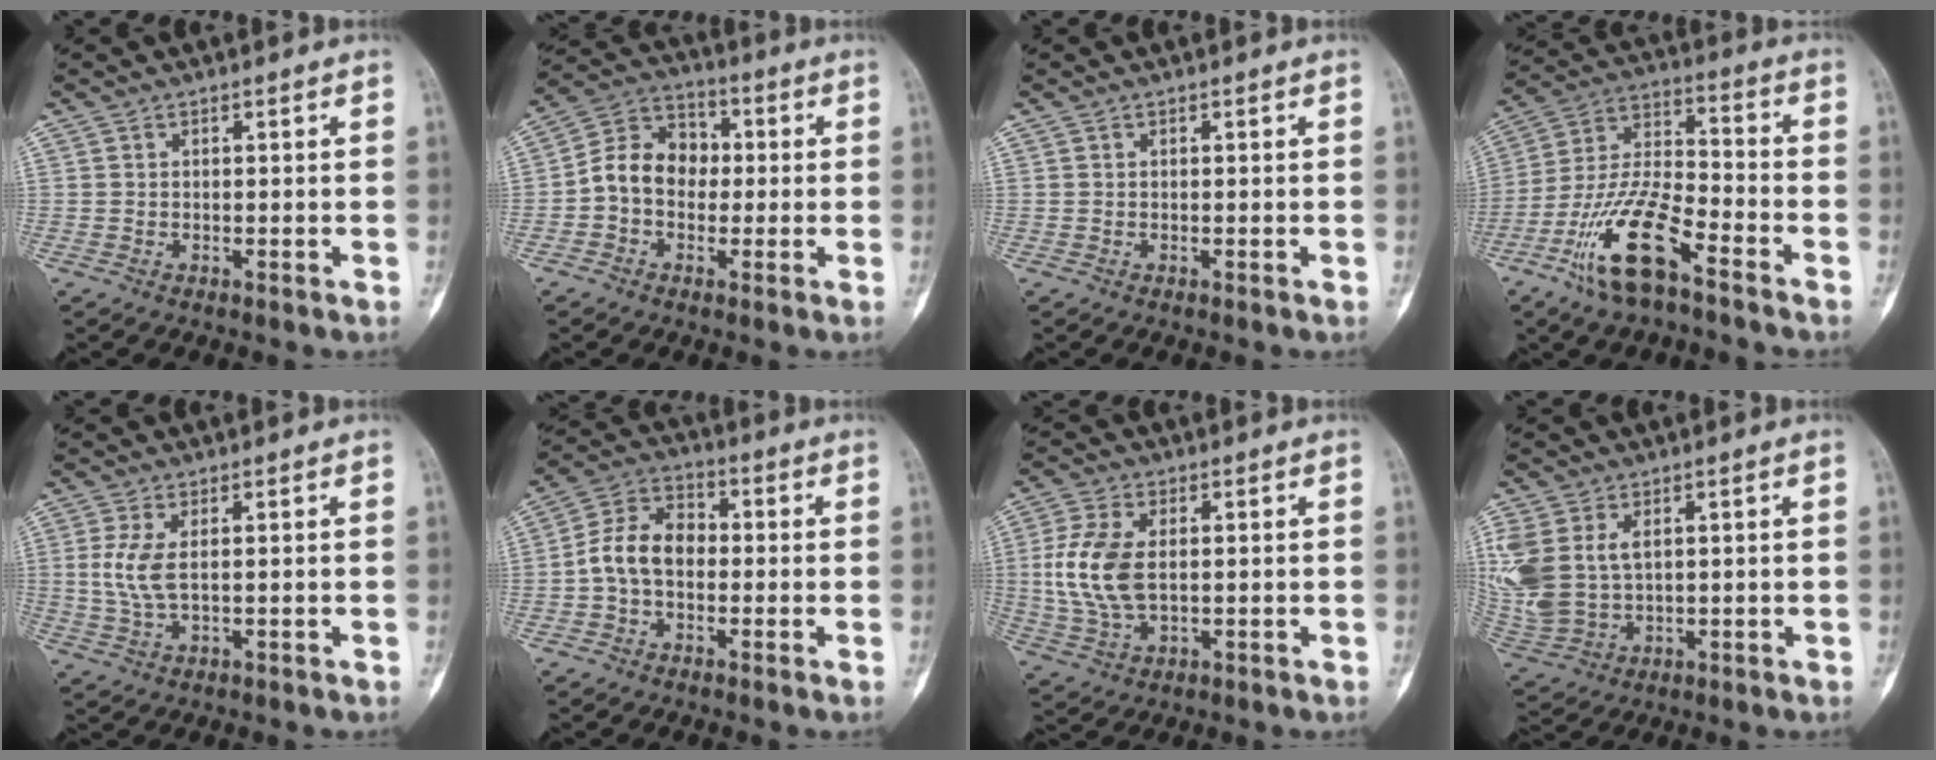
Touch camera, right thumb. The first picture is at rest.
{"total": 10.0, "force": [-0.8, 8.0, 6.0], "torque": [-0.081, 0.038, -0.028]}
{"total": 0.0}
{"total": 15.6, "force": [-9.1, 5.1, 11.6], "torque": [-0.233, 0.058, -0.176]}
{"total": 4.9, "force": [0.7, 1.9, 4.5], "torque": [-0.117, -0.004, 0.018]}
{"total": 9.2, "force": [-1.1, 6.4, 6.5], "torque": [-0.108, 0.034, -0.033]}
{"total": 10.7, "force": [0.7, 6.0, 8.8], "torque": [-0.201, -0.002, 0.018]}
{"total": 15.4, "force": [3.4, 10.6, 10.6], "torque": [-0.277, -0.002, 0.086]}